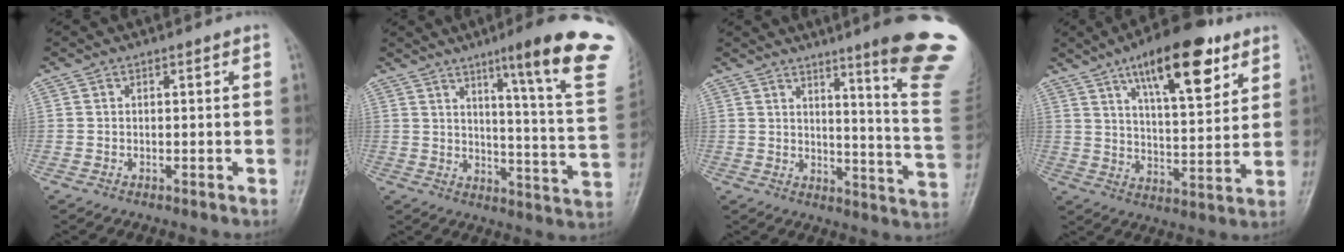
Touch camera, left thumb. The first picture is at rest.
{"total": 21.0, "force": [11.9, 1.3, 17.3], "torque": [-0.213, -0.058, 0.153]}
{"total": 18.9, "force": [11.9, 0.7, 14.7], "torque": [-0.163, -0.085, 0.148]}
{"total": 17.5, "force": [9.7, 6.3, 13.1], "torque": [-0.171, -0.040, 0.154]}